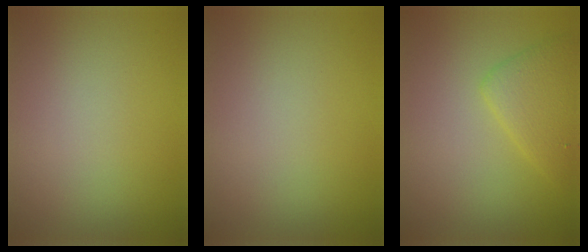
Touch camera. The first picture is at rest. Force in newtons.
{"total": 0.0}
{"total": 3.2, "press": 3.2, "slide": 0.1}